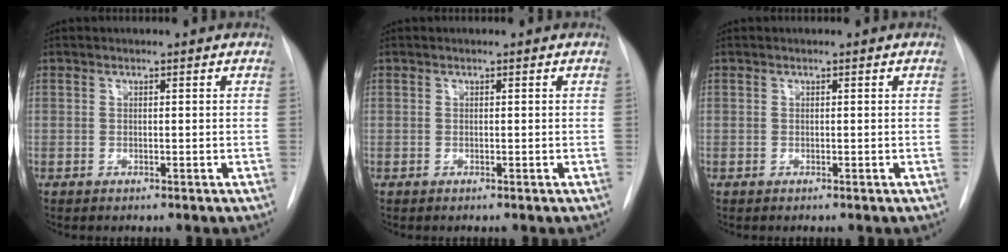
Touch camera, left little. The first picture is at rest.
{"total": 0.0}
{"total": 0.0}